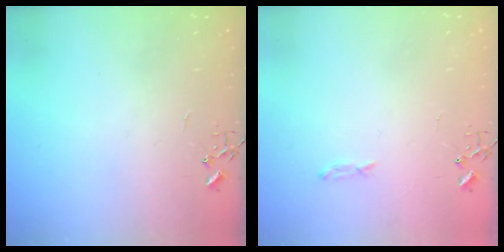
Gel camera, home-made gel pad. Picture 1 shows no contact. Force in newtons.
{"total": 3.4, "press": 3.4, "slide": 0.5}